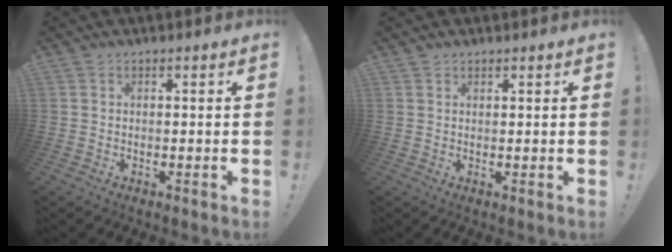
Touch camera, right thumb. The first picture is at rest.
{"total": 0.9, "force": [0.8, 0.3, 0.1], "torque": [0.004, -0.006, 0.015]}